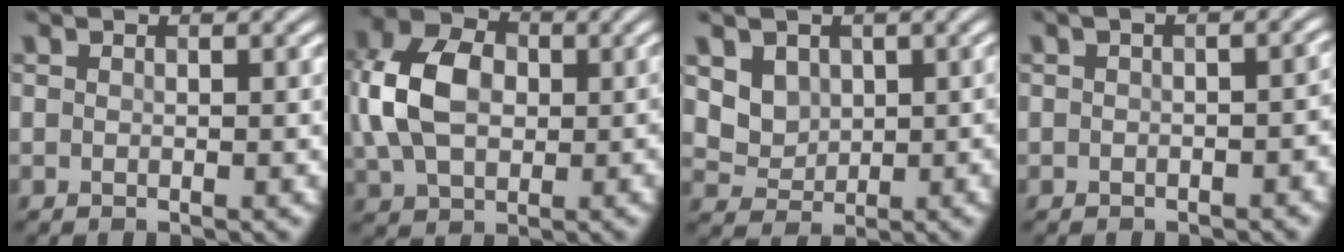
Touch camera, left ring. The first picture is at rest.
{"total": 8.9, "force": [0.2, 6.6, 5.9], "torque": [-0.138, 0.004, -0.011]}
{"total": 4.4, "force": [1.1, 3.6, 2.2], "torque": [-0.043, -0.014, 0.020]}
{"total": 3.6, "force": [-0.3, 1.8, 3.1], "torque": [-0.031, 0.005, -0.013]}